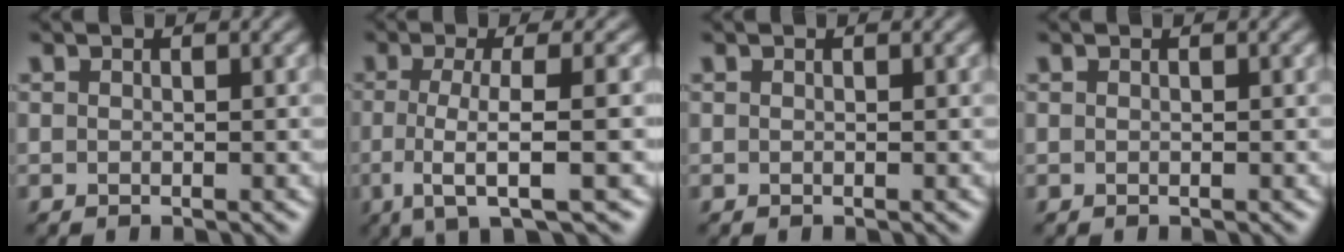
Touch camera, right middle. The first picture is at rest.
{"total": 5.7, "force": [-1.1, 1.1, 5.5], "torque": [-0.090, -0.004, -0.027]}
{"total": 0.0}
{"total": 0.0}